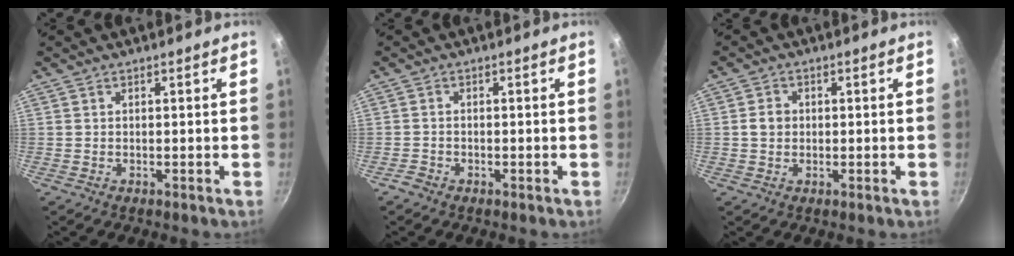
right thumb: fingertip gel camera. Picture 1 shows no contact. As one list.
[{"total": 1.7, "force": [-1.2, 1.1, 0.5], "torque": [-0.010, 0.012, -0.024]}, {"total": 2.9, "force": [0.0, 2.5, 1.5], "torque": [-0.015, 0.007, -0.003]}]